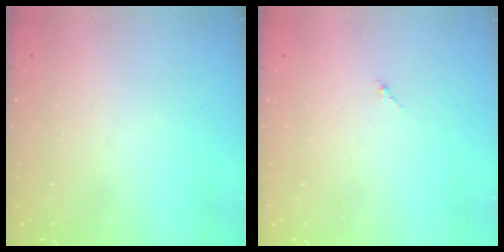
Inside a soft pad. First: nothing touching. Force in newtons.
{"total": 0.7, "press": 0.6, "slide": 0.4}